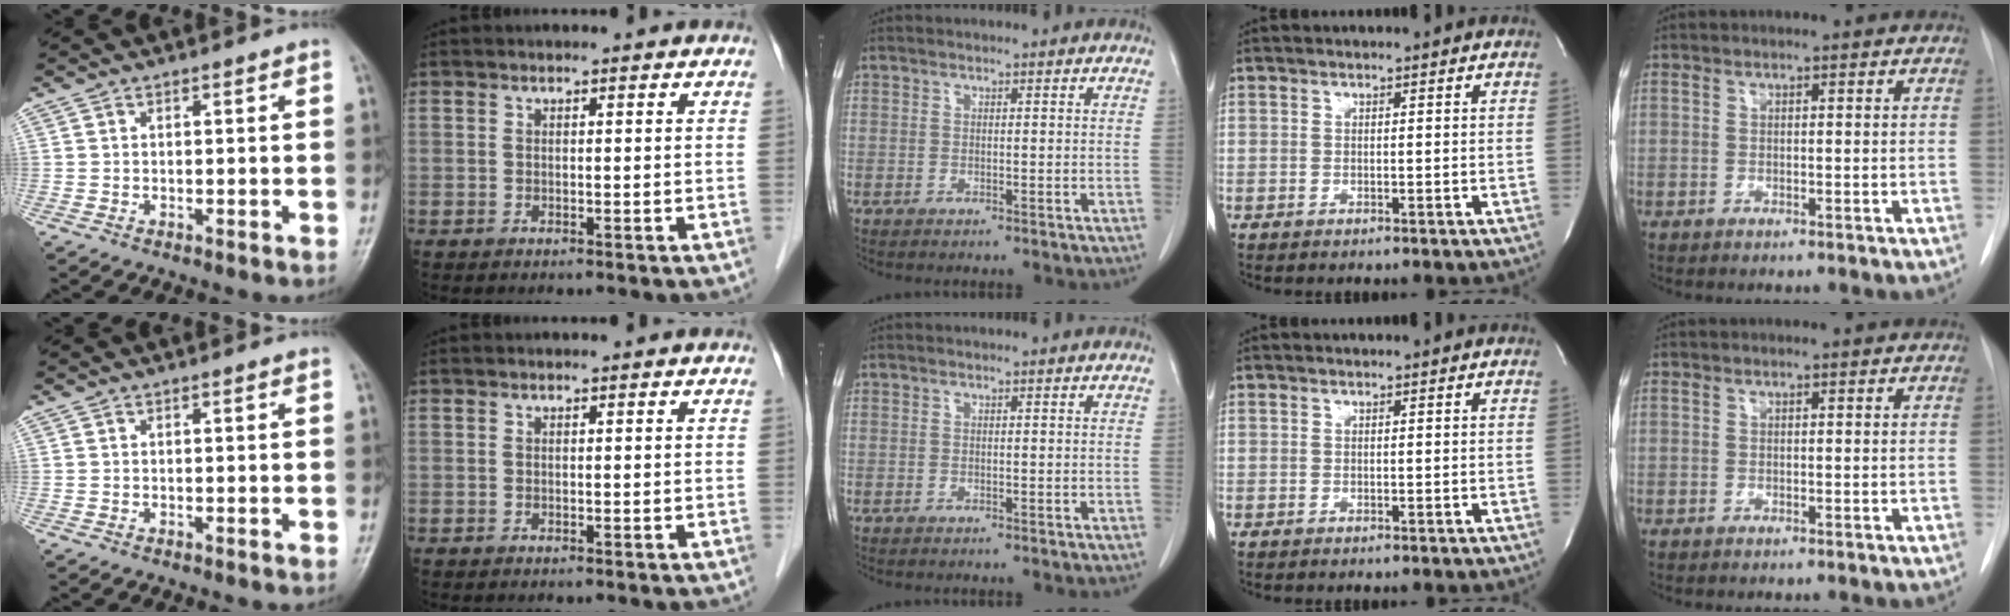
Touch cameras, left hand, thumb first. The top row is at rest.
{}